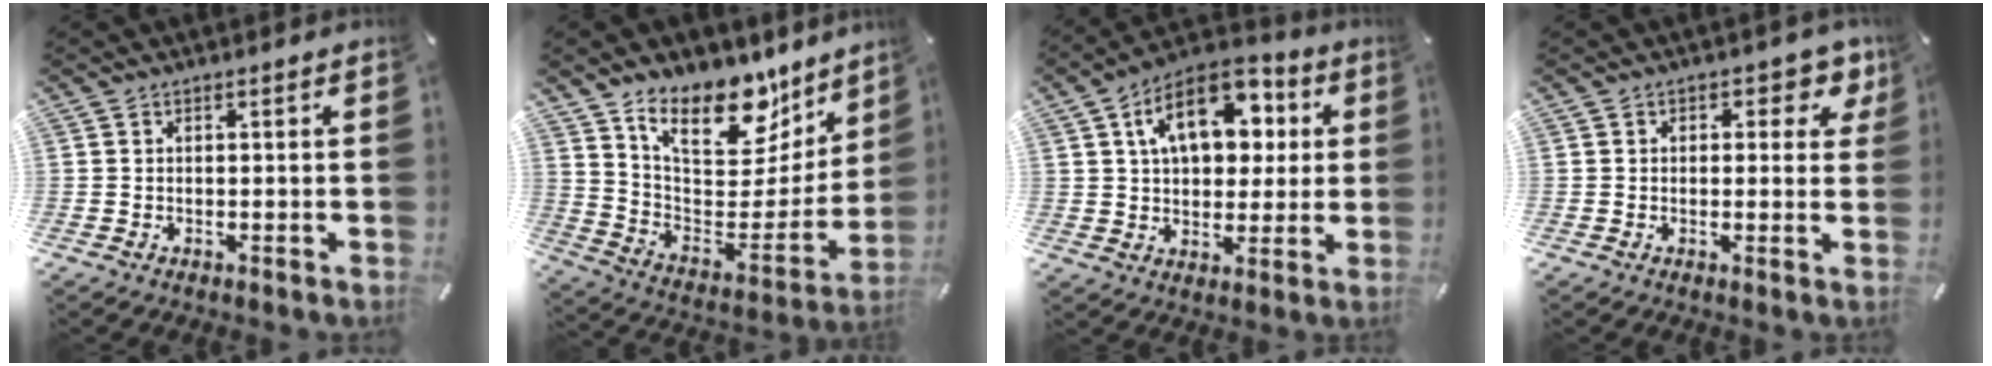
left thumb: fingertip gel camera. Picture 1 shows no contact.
{"total": 20.4, "force": [15.0, 10.3, 9.2], "torque": [-0.127, -0.118, 0.263]}
{"total": 15.4, "force": [5.5, 10.1, 10.1], "torque": [-0.164, -0.005, 0.096]}
{"total": 5.0, "force": [2.3, 3.2, 3.0], "torque": [-0.020, -0.005, 0.032]}